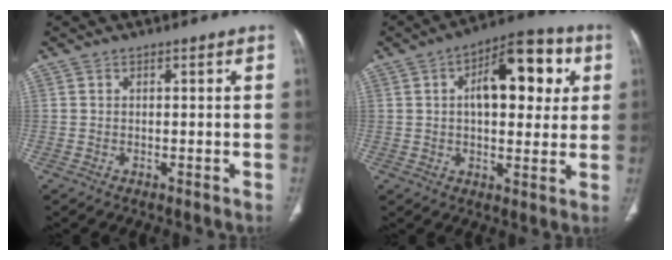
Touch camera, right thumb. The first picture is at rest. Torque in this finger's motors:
{"motor_torque": [2.09, 2.92, 1.63, -0.50, 0.13]}